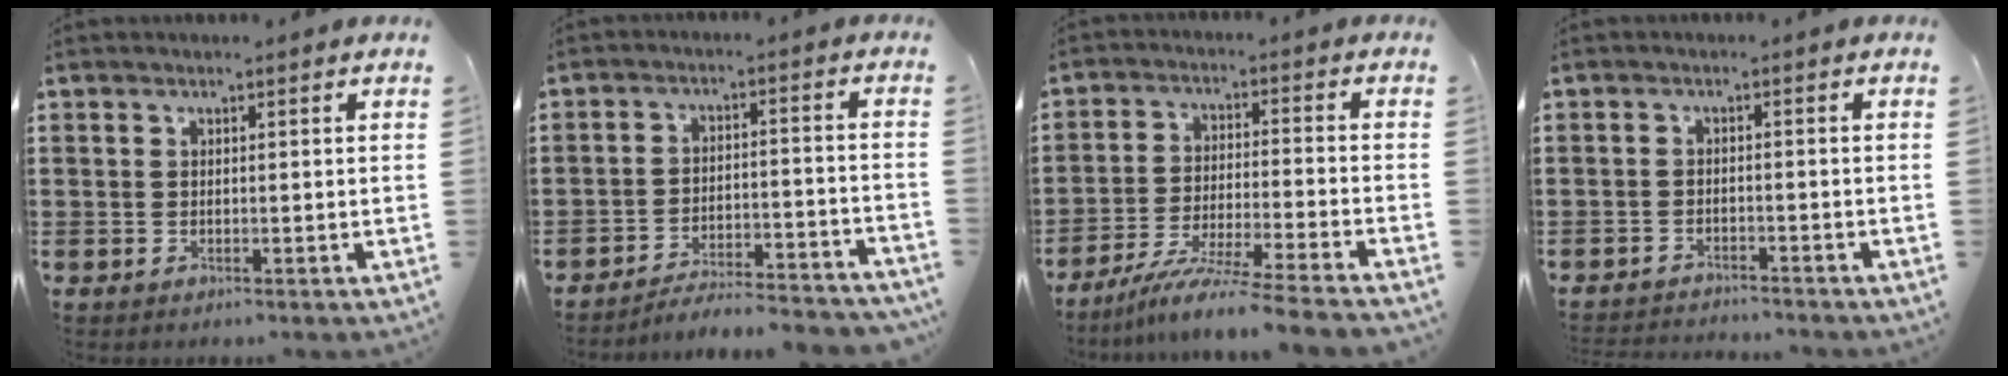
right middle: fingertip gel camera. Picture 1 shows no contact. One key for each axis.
{"total": 4.6, "fx": -4.5, "fy": 0.0, "fz": 1.1, "tx": -0.022, "ty": -0.003, "tz": -0.092}
{"total": 8.5, "fx": -7.3, "fy": -0.7, "fz": 4.2, "tx": -0.079, "ty": -0.012, "tz": -0.144}
{"total": 2.1, "fx": -2.1, "fy": 0.1, "fz": 0.0, "tx": -0.005, "ty": 0.000, "tz": -0.045}